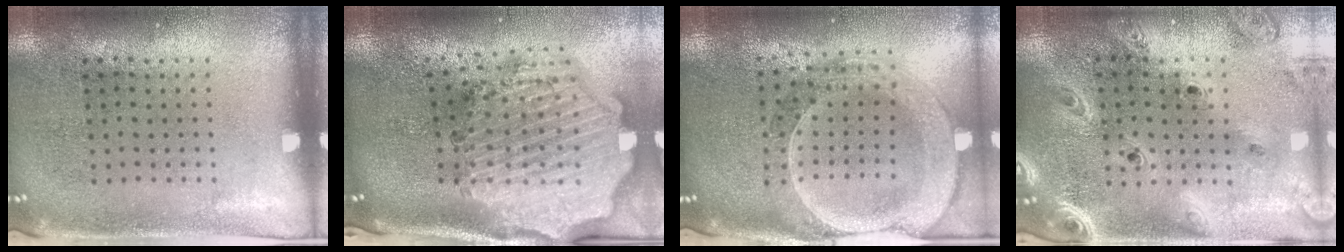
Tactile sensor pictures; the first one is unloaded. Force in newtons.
{"total": 4.0, "press": 3.3, "slide": 2.3}
{"total": 2.7, "press": 2.4, "slide": 1.1}
{"total": 2.8, "press": 2.3, "slide": 1.5}